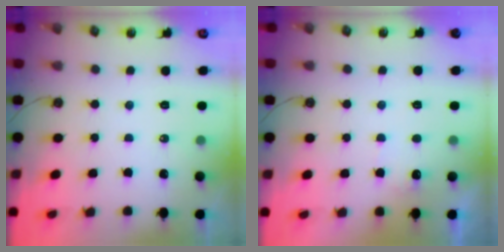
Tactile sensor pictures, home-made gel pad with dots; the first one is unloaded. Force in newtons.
{"total": 4.4, "press": 4.3, "slide": 0.6}